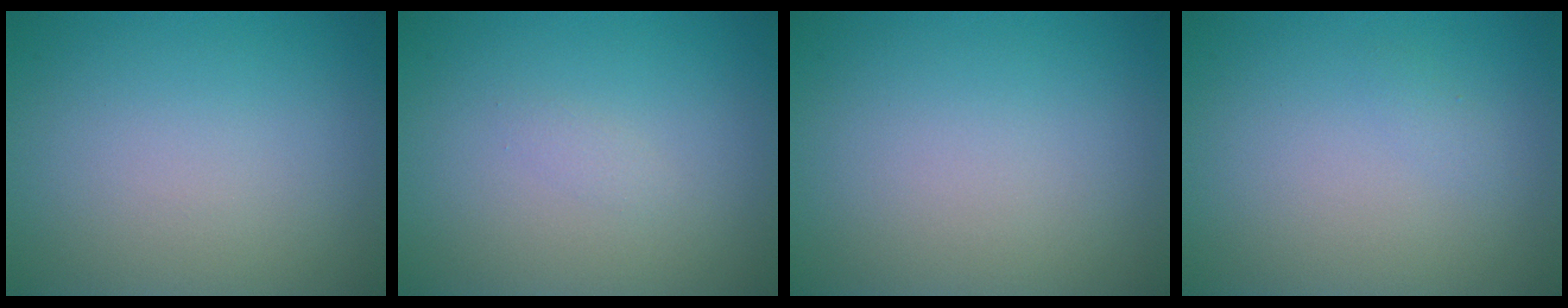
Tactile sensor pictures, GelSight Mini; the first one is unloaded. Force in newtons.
{"total": 0.7, "press": 0.6, "slide": 0.1}
{"total": 0.0}
{"total": 0.5, "press": 0.5, "slide": 0.0}